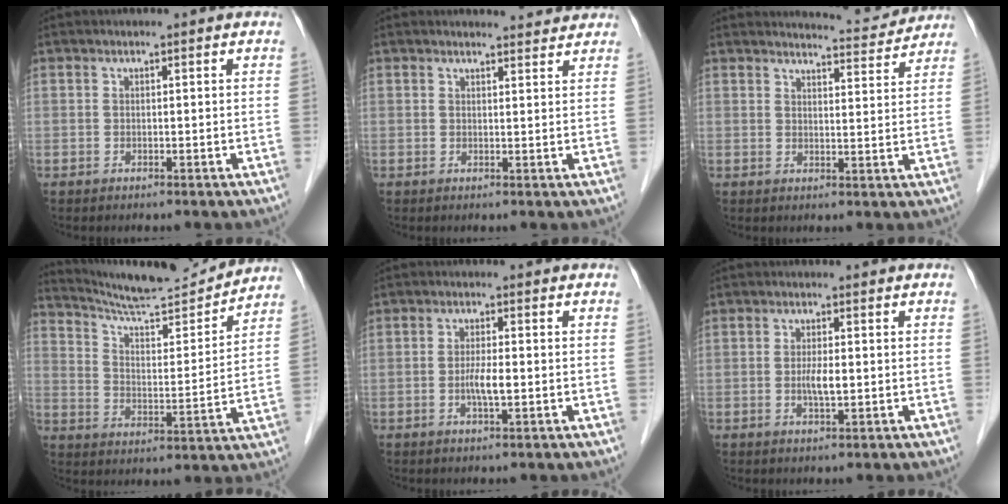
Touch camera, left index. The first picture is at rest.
{"total": 2.8, "force": [2.7, 0.5, 0.1], "torque": [-0.005, -0.003, 0.022]}
{"total": 5.7, "force": [5.7, 0.2, -0.3], "torque": [-0.004, -0.011, 0.063]}
{"total": 15.2, "force": [14.5, 0.6, 4.4], "torque": [-0.080, -0.014, 0.225]}
{"total": 3.2, "force": [-1.5, 0.3, 2.8], "torque": [-0.057, -0.008, -0.027]}
{"total": 2.7, "force": [-1.1, 0.4, 2.4], "torque": [-0.049, -0.007, -0.019]}